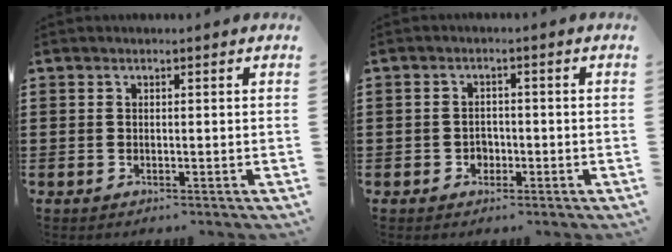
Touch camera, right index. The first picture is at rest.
{"total": 2.0, "force": [-0.8, 1.7, 0.7], "torque": [-0.017, 0.002, -0.019]}